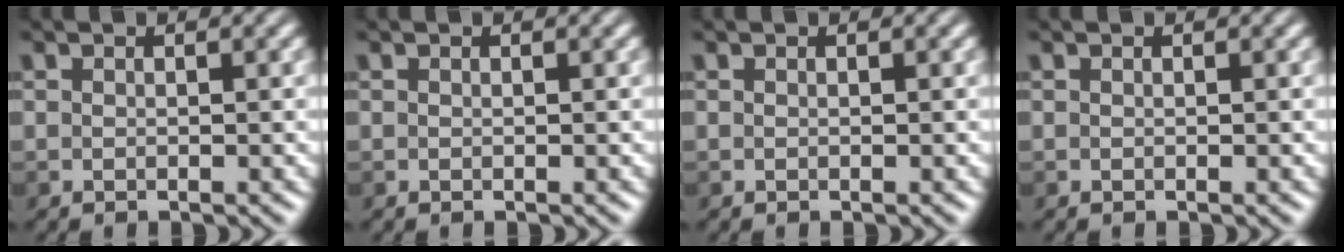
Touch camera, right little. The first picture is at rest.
{"total": 0.0}
{"total": 0.0}
{"total": 0.0}